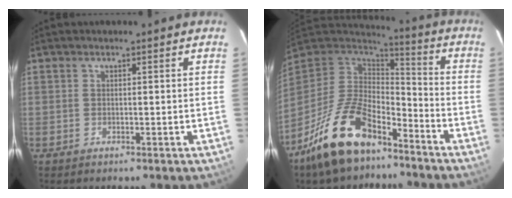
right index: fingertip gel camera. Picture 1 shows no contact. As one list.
[{"total": 19.5, "force": [-13.0, 8.8, 11.5], "torque": [-0.240, -0.008, -0.233]}]